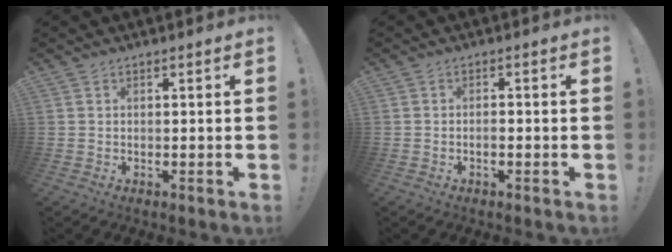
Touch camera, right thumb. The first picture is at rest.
{"total": 1.1, "force": [-0.6, 0.3, 0.8], "torque": [-0.013, 0.003, -0.011]}